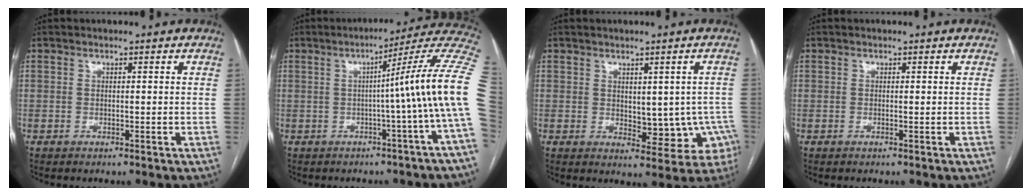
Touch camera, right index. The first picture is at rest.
{"total": 13.6, "force": [-0.8, -2.5, 13.4], "torque": [-0.150, 0.023, -0.023]}
{"total": 8.0, "force": [-1.1, 4.6, 6.4], "torque": [-0.052, 0.009, -0.002]}
{"total": 0.0}